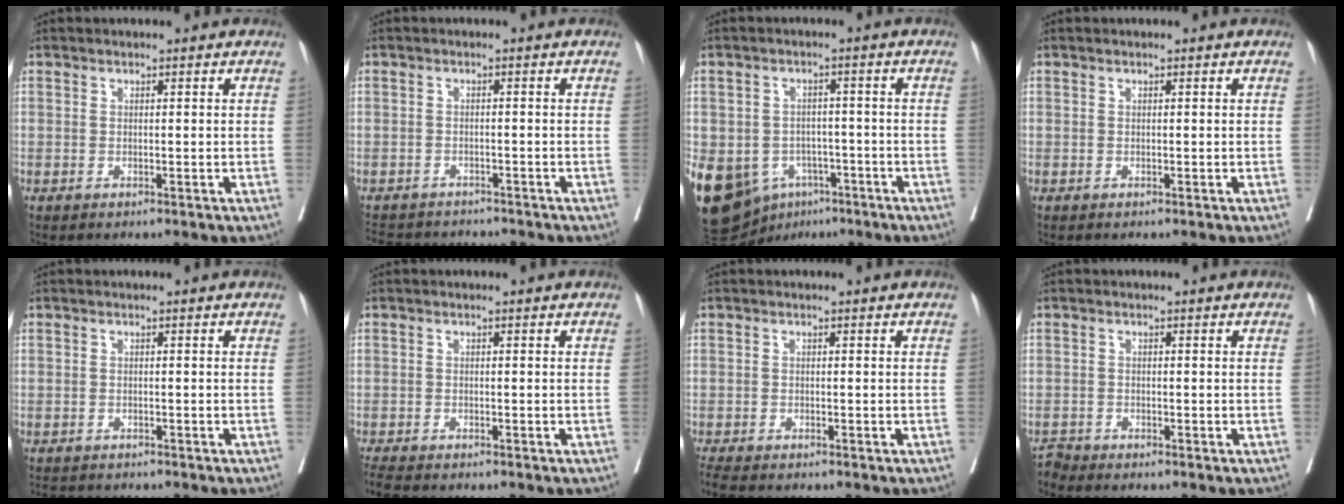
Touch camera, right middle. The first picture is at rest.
{"total": 7.7, "force": [-7.1, 2.5, 1.5], "torque": [-0.025, 0.000, -0.098]}
{"total": 18.9, "force": [-8.6, 14.3, 8.9], "torque": [-0.231, 0.003, -0.114]}
{"total": 0.0}
{"total": 3.0, "force": [-2.8, 1.2, 0.6], "torque": [-0.011, -0.006, -0.041]}
{"total": 3.3, "force": [-3.0, 0.5, 1.3], "torque": [-0.024, -0.010, -0.050]}
{"total": 3.2, "force": [-2.8, 0.6, 1.4], "torque": [-0.026, -0.009, -0.045]}
{"total": 1.4, "force": [-1.2, -0.3, -0.5], "torque": [0.011, -0.011, -0.025]}